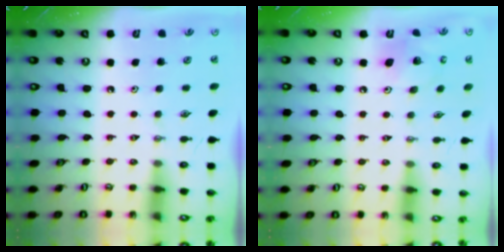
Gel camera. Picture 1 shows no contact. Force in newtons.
{"total": 10.1, "press": 9.7, "slide": 2.8}